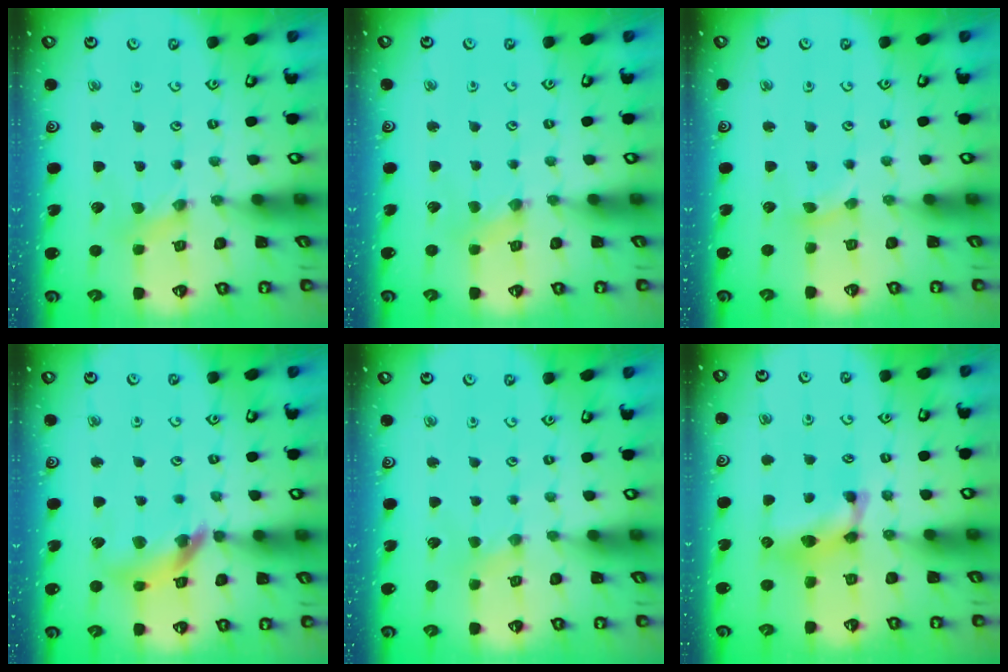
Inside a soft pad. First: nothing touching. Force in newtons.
{"total": 0.6, "press": 0.6, "slide": 0.1}
{"total": 3.6, "press": 3.6, "slide": 0.3}
{"total": 12.7, "press": 12.6, "slide": 1.6}
{"total": 1.3, "press": 1.3, "slide": 0.2}
{"total": 11.3, "press": 11.2, "slide": 0.4}